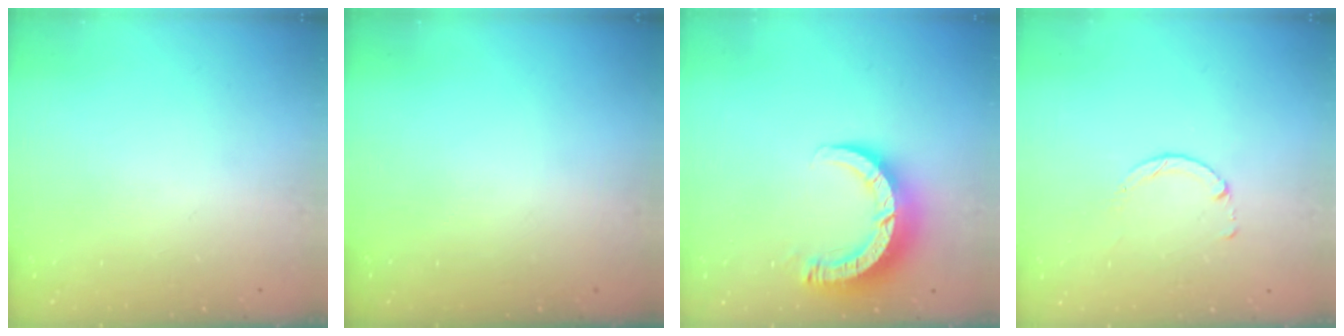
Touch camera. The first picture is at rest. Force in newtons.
{"total": 0.0}
{"total": 9.1, "press": 9.1, "slide": 1.1}
{"total": 1.4, "press": 1.4, "slide": 0.2}